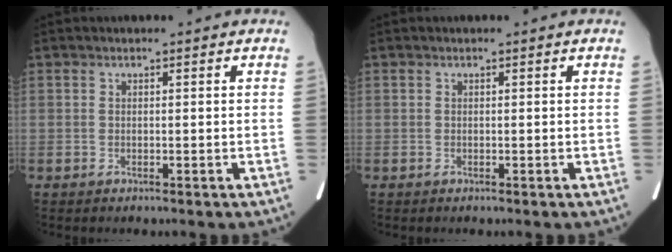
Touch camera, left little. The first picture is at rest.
{"total": 0.0}